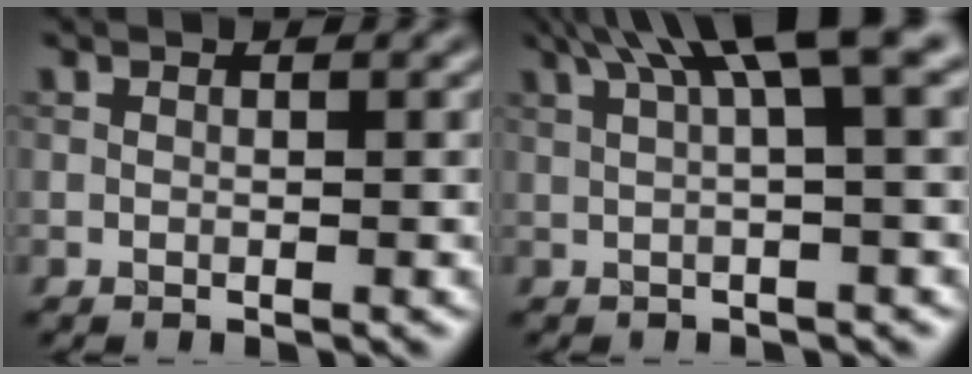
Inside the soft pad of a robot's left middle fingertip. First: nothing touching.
{"total": 6.7, "force": [2.9, 1.2, 5.9], "torque": [-0.080, 0.020, 0.050]}